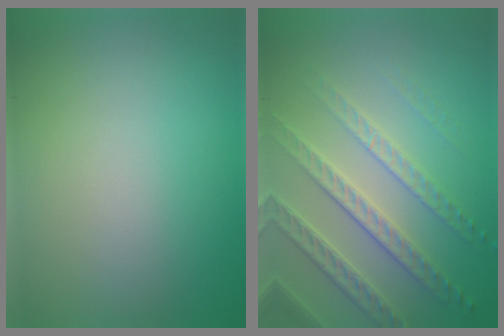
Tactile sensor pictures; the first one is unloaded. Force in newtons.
{"total": 4.7, "press": 4.0, "slide": 2.5}